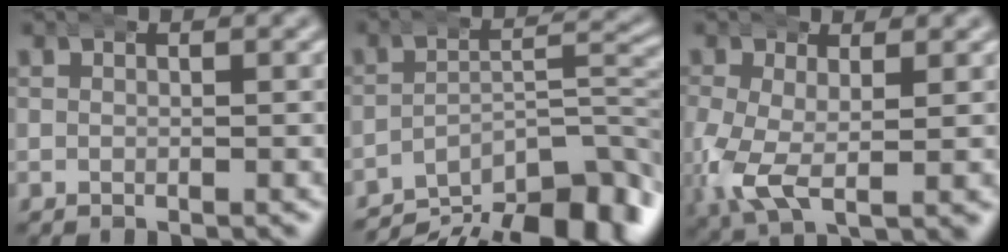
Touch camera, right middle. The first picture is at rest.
{"total": 12.5, "force": [-7.1, 5.6, 8.6], "torque": [-0.100, -0.029, -0.101]}
{"total": 6.9, "force": [-0.8, 4.1, 5.5], "torque": [-0.134, -0.028, -0.003]}